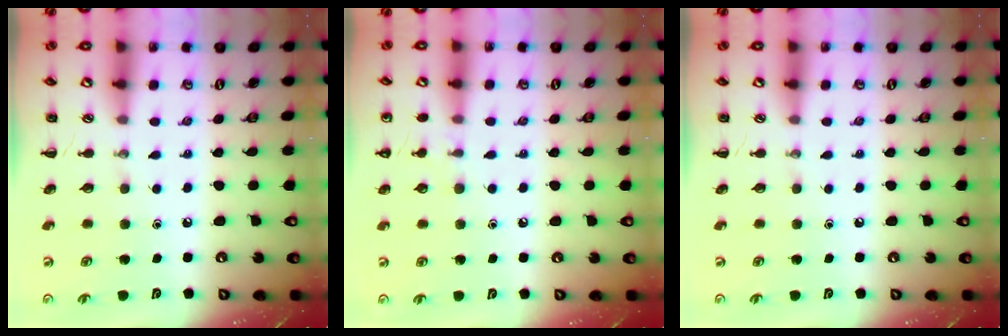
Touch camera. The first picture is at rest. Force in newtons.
{"total": 6.2, "press": 6.0, "slide": 1.9}
{"total": 0.0}